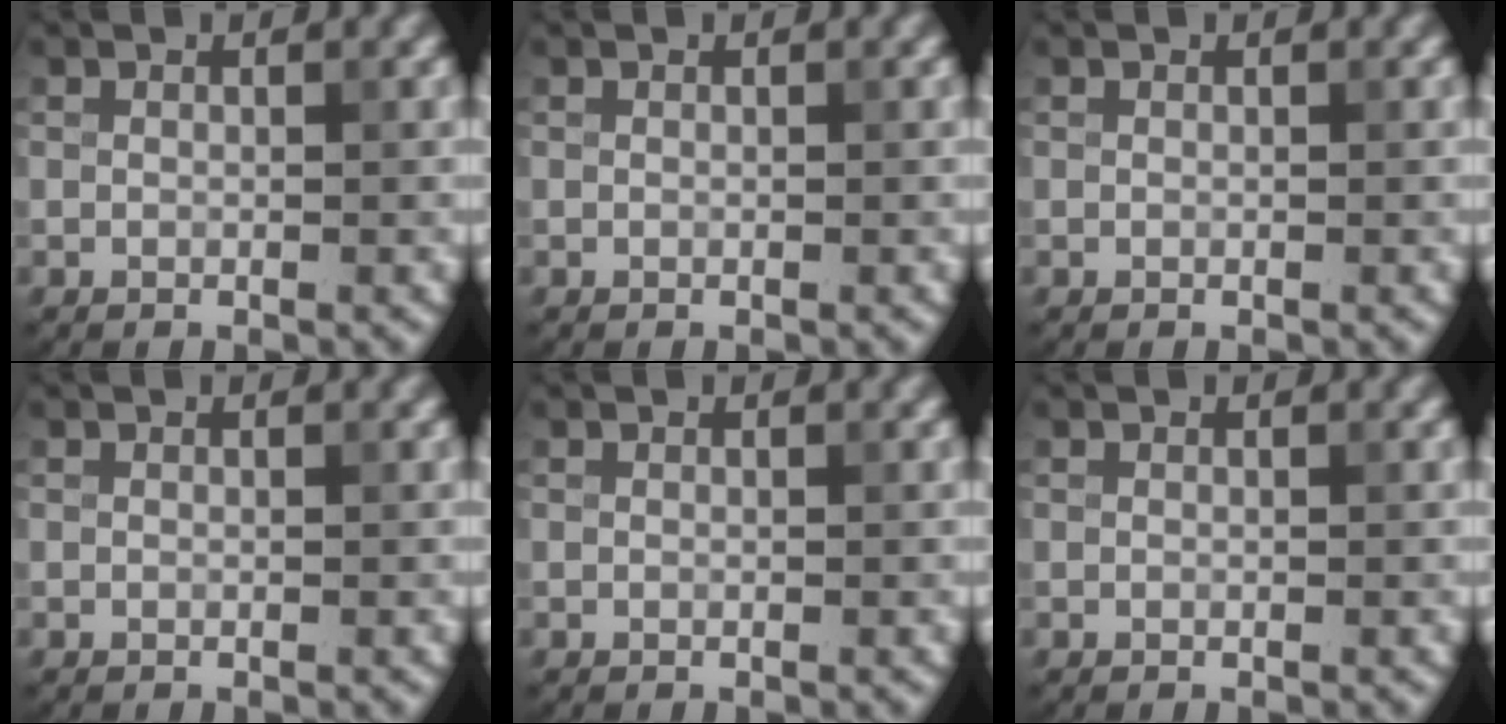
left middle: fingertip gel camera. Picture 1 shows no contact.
{"total": 0.0}
{"total": 0.0}
{"total": 0.0}
{"total": 0.0}
{"total": 0.0}